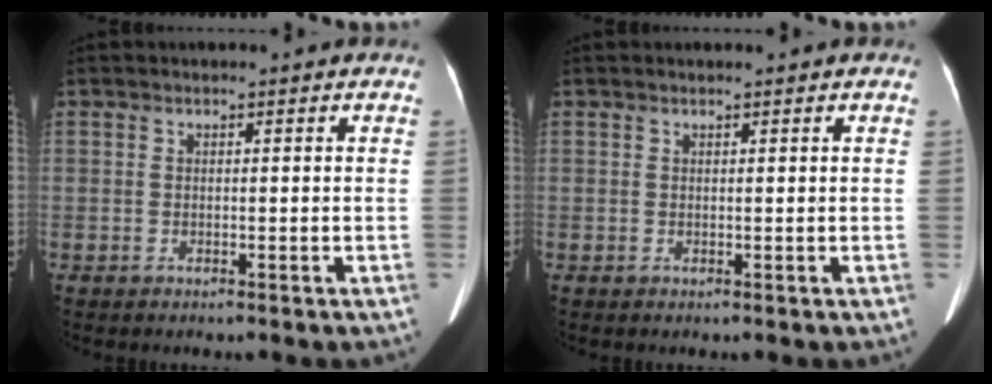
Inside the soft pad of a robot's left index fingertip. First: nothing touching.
{"total": 0.7, "force": [0.6, 0.0, 0.3], "torque": [-0.007, 0.008, 0.009]}